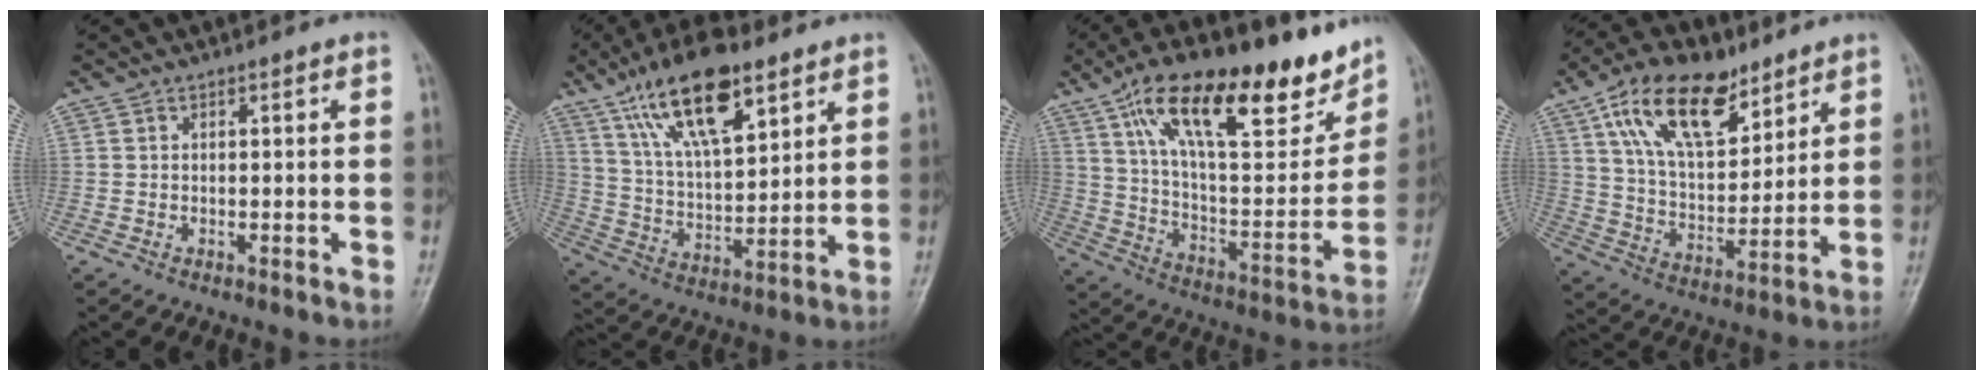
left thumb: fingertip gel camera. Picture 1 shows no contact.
{"total": 17.4, "force": [10.1, 6.6, 12.5], "torque": [-0.196, -0.033, 0.188]}
{"total": 26.7, "force": [16.6, 9.8, 18.4], "torque": [-0.256, -0.036, 0.277]}
{"total": 17.9, "force": [10.3, 9.1, 11.4], "torque": [-0.161, -0.038, 0.190]}